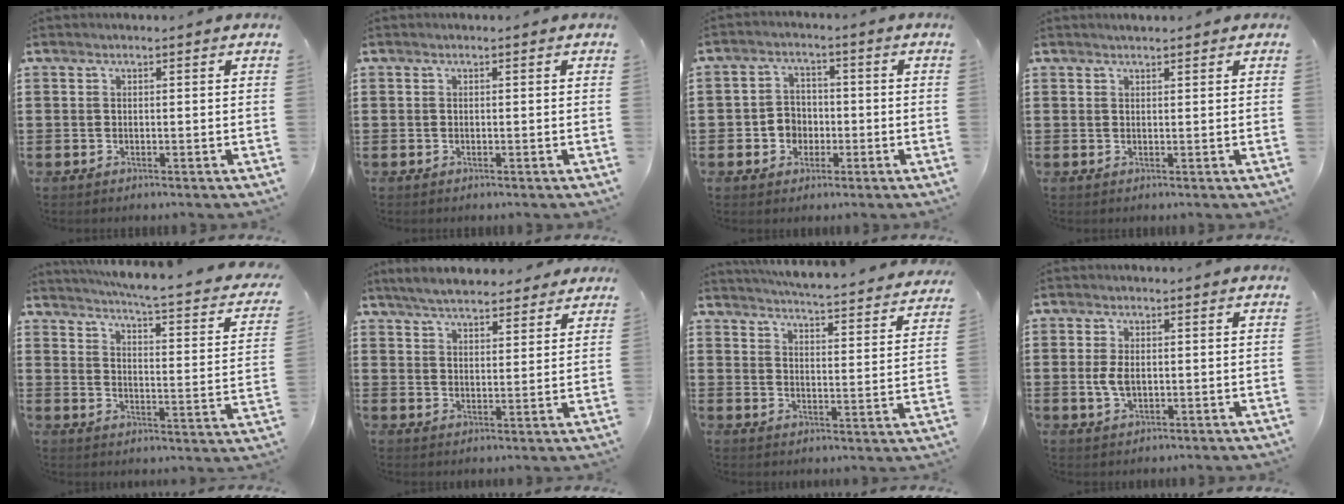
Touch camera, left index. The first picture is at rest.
{"total": 0.0}
{"total": 3.9, "force": [-1.2, 3.5, 1.4], "torque": [-0.037, 0.007, -0.026]}
{"total": 0.9, "force": [0.9, 0.2, 0.2], "torque": [-0.005, 0.001, 0.017]}
{"total": 4.2, "force": [3.4, -0.7, 2.4], "torque": [-0.068, -0.039, 0.047]}
{"total": 5.1, "force": [4.8, 1.0, 1.3], "torque": [-0.044, -0.010, 0.088]}
{"total": 4.1, "force": [4.0, -0.6, 0.9], "torque": [-0.034, -0.044, 0.060]}
{"total": 3.4, "force": [0.0, 1.9, 2.8], "torque": [-0.072, 0.000, -0.005]}